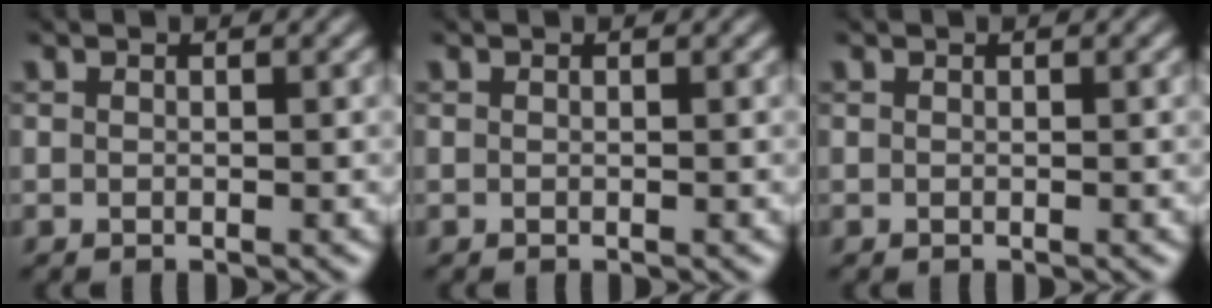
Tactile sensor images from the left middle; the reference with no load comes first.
{"total": 0.0}
{"total": 0.0}